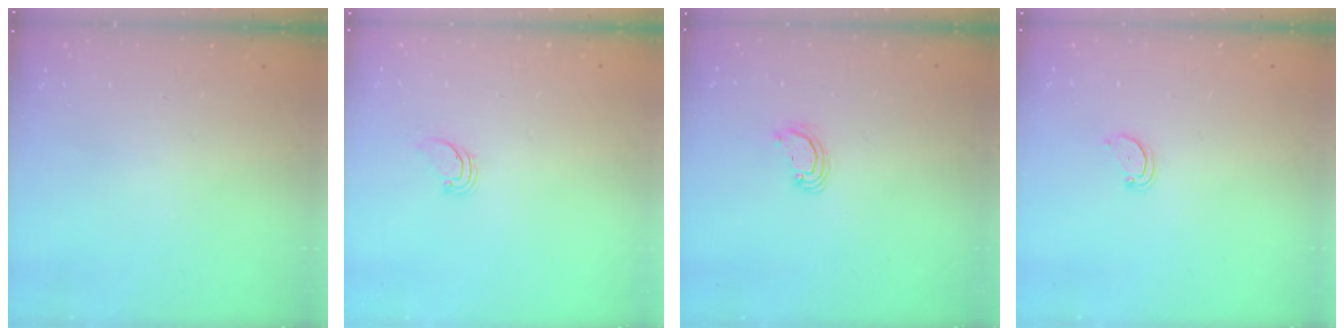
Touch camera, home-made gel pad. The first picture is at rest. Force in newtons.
{"total": 0.9, "press": 0.9, "slide": 0.1}
{"total": 2.7, "press": 2.7, "slide": 0.2}
{"total": 2.5, "press": 2.5, "slide": 0.2}